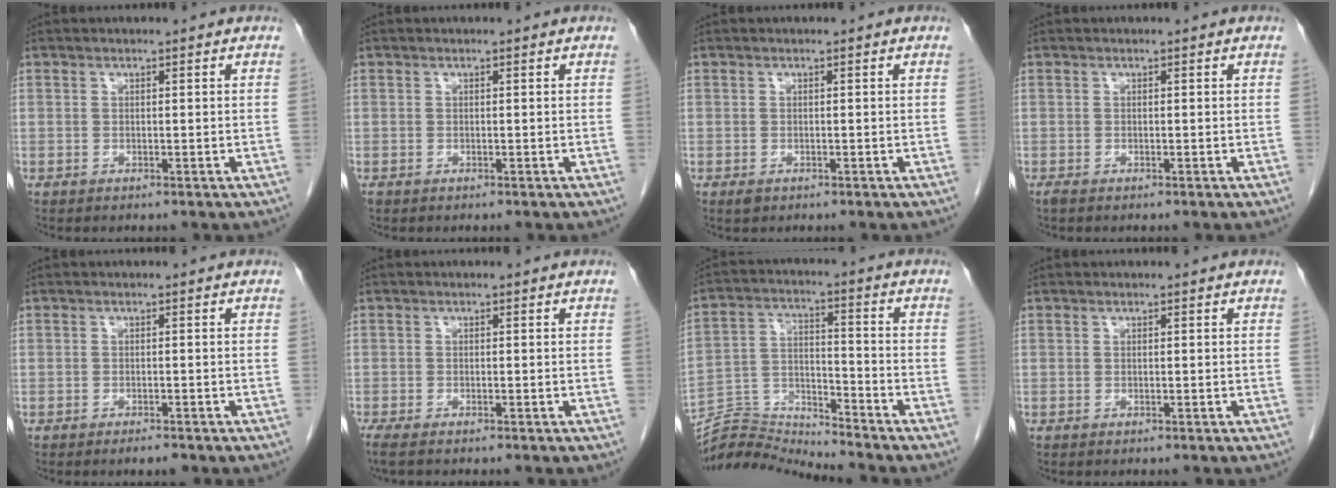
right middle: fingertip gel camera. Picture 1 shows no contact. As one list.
[{"total": 0.0}, {"total": 0.8, "force": [-0.4, 0.5, 0.4], "torque": [-0.008, 0.000, -0.003]}, {"total": 0.6, "force": [-0.5, 0.2, 0.3], "torque": [-0.012, -0.003, -0.010]}, {"total": 1.4, "force": [-1.1, 0.3, 0.8], "torque": [-0.013, -0.001, -0.012]}, {"total": 2.7, "force": [-2.2, 0.6, 1.5], "torque": [-0.030, -0.010, -0.036]}, {"total": 8.9, "force": [-8.6, -1.7, -1.7], "torque": [0.026, 0.031, -0.159]}, {"total": 0.0}]